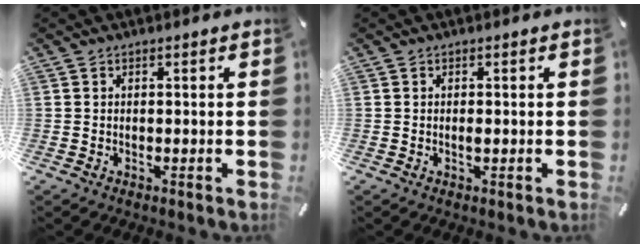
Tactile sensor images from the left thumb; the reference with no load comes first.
{"total": 0.7, "force": [-0.1, 0.2, 0.7], "torque": [-0.014, -0.003, -0.001]}